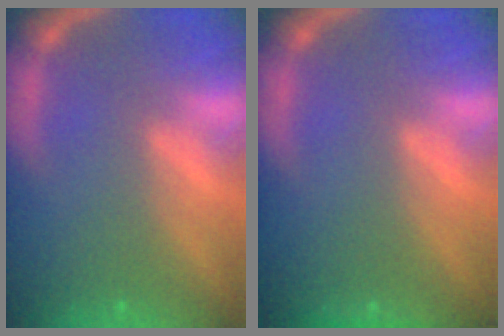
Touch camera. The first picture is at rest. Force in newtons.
{"total": 0.9}